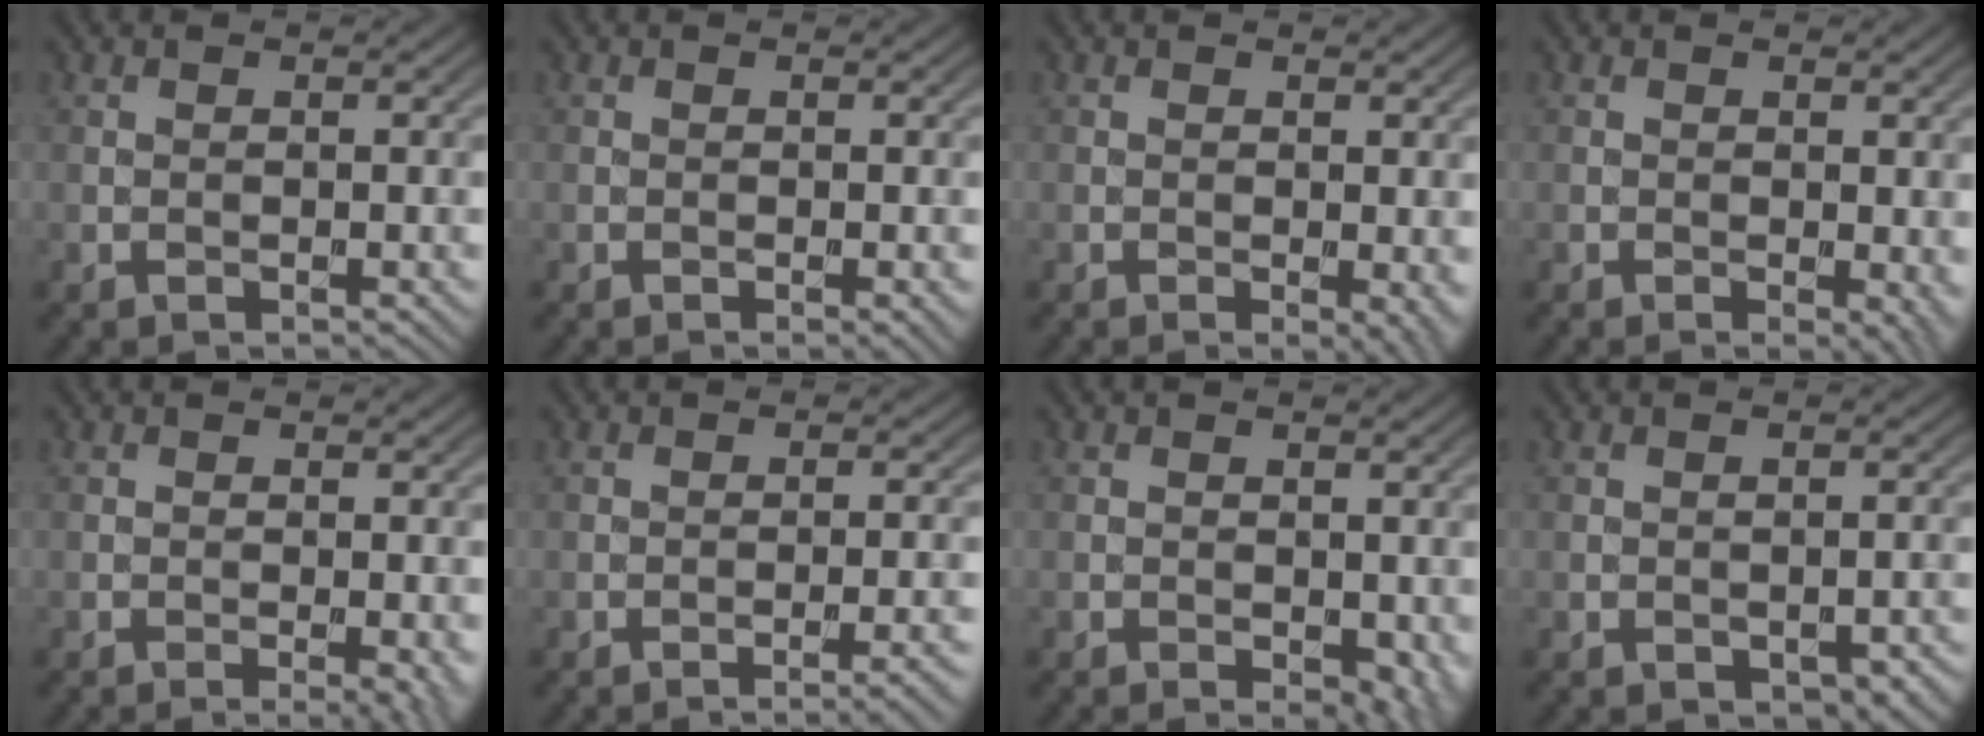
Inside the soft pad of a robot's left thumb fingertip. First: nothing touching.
{"total": 0.8, "force": [-0.3, 0.1, 0.8], "torque": [-0.012, -0.004, -0.005]}
{"total": 2.2, "force": [-0.4, 0.5, 2.1], "torque": [-0.026, -0.008, -0.006]}
{"total": 2.0, "force": [-0.2, 0.7, 1.9], "torque": [-0.021, -0.007, -0.004]}
{"total": 2.5, "force": [-0.8, 0.4, 2.3], "torque": [-0.035, -0.005, -0.012]}
{"total": 3.5, "force": [-1.9, 0.6, 2.9], "torque": [-0.038, 0.011, -0.035]}
{"total": 3.5, "force": [-0.9, 1.9, 2.8], "torque": [-0.041, -0.012, -0.010]}
{"total": 2.5, "force": [-1.1, 1.4, 1.8], "torque": [-0.025, -0.007, -0.009]}